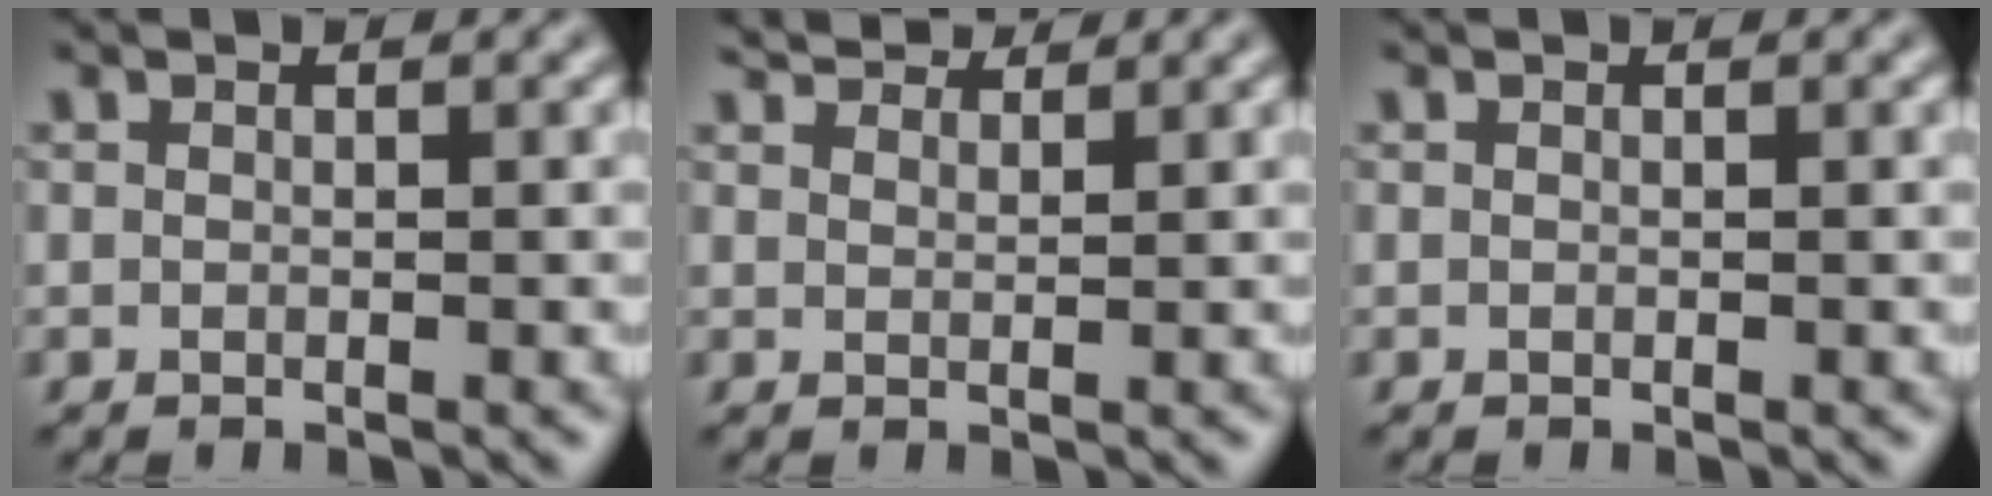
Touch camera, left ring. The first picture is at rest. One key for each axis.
{"total": 3.1, "fx": 2.9, "fy": 0.5, "fz": 0.8, "tx": -0.015, "ty": 0.003, "tz": 0.045}
{"total": 0.0}